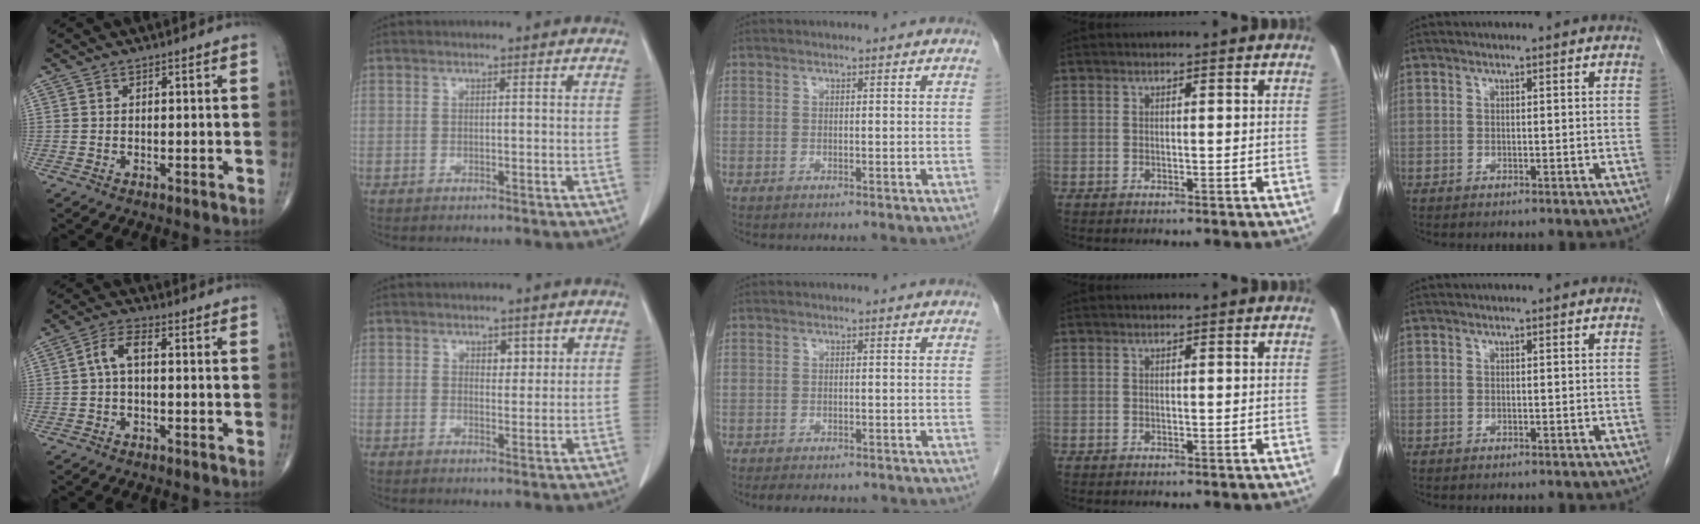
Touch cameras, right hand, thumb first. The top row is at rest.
{"thumb": {"total": 4.3, "force": [0.0, 1.9, 3.9], "torque": [-0.076, 0.019, -0.008]}, "index": {"total": 2.5, "force": [1.3, 1.5, 1.5], "torque": [-0.015, -0.001, 0.022]}, "middle": {"total": 8.9, "force": [-7.8, 2.7, 3.4], "torque": [-0.047, 0.000, -0.091]}}